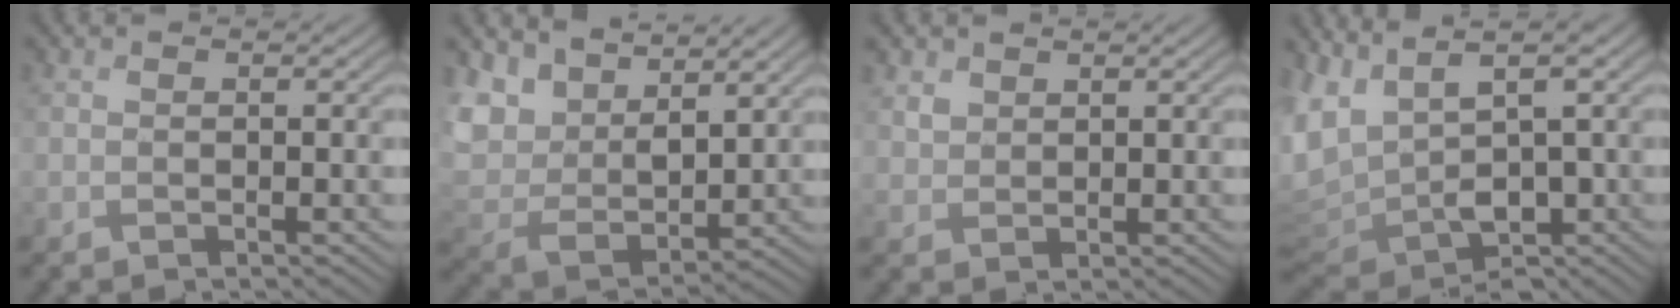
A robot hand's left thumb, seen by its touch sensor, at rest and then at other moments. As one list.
[{"total": 9.6, "force": [6.6, 5.4, 4.5], "torque": [-0.136, -0.002, 0.122]}, {"total": 2.4, "force": [1.6, 1.6, 0.6], "torque": [-0.017, 0.000, 0.036]}, {"total": 9.5, "force": [1.6, 5.9, 7.3], "torque": [-0.192, -0.013, 0.041]}]